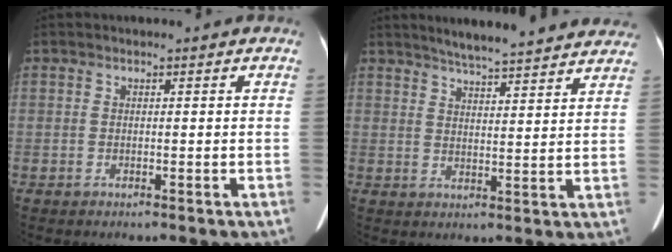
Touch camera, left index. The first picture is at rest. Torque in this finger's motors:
{"motor_torque": [-0.16, -0.30, 0.00, 0.02]}